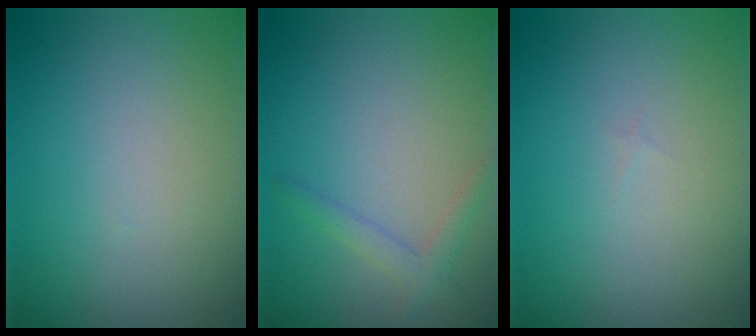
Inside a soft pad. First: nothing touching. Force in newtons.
{"total": 1.8, "press": 1.8, "slide": 0.1}
{"total": 0.0}